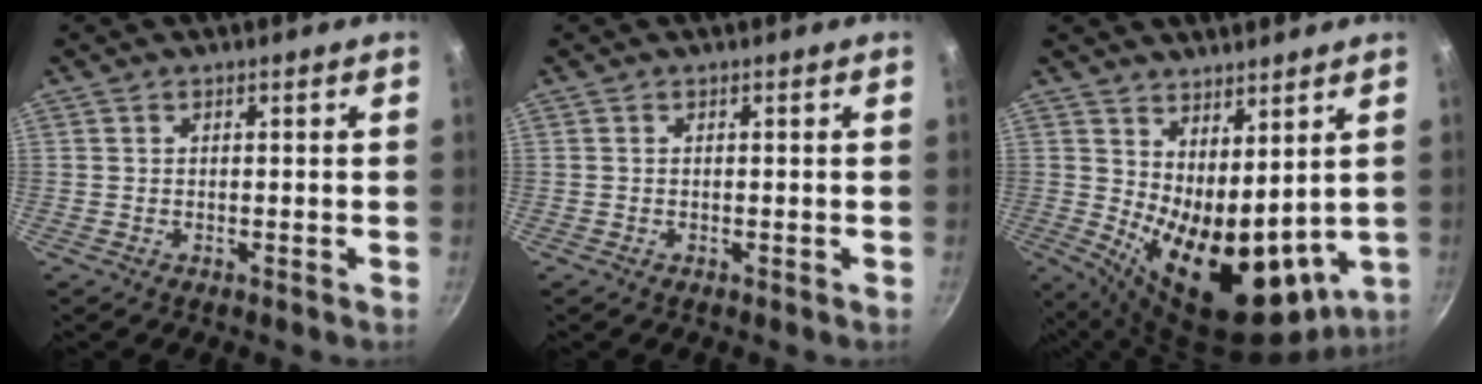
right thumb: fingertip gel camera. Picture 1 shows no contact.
{"total": 0.0}
{"total": 16.4, "force": [2.8, 7.9, 14.1], "torque": [-0.180, -0.040, 0.070]}